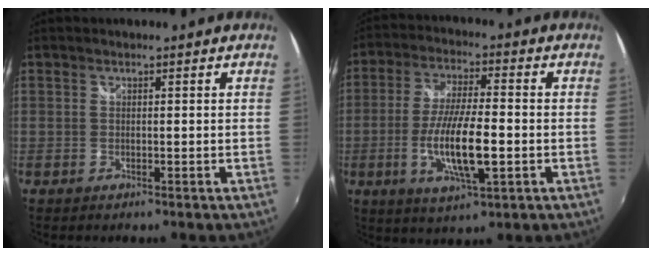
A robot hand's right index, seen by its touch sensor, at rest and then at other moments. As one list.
[{"total": 12.1, "force": [-3.0, 2.7, 11.4], "torque": [-0.225, -0.011, -0.055]}]